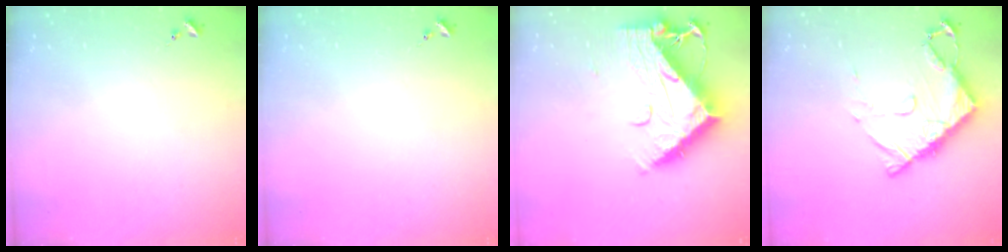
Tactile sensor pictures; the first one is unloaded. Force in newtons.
{"total": 0.0}
{"total": 15.6, "press": 15.5, "slide": 1.5}
{"total": 11.5, "press": 11.5, "slide": 1.1}